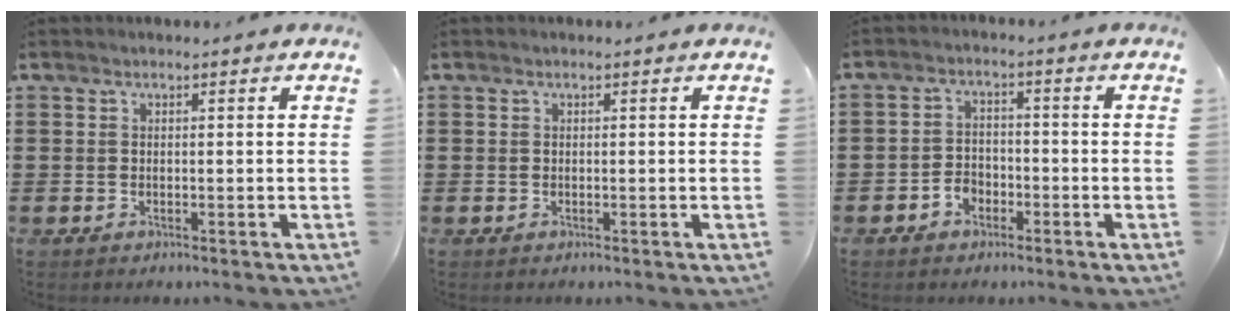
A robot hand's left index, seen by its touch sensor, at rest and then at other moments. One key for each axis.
{"total": 0.0}
{"total": 2.9, "fx": -1.9, "fy": 2.0, "fz": 0.9, "tx": -0.022, "ty": 0.005, "tz": -0.039}